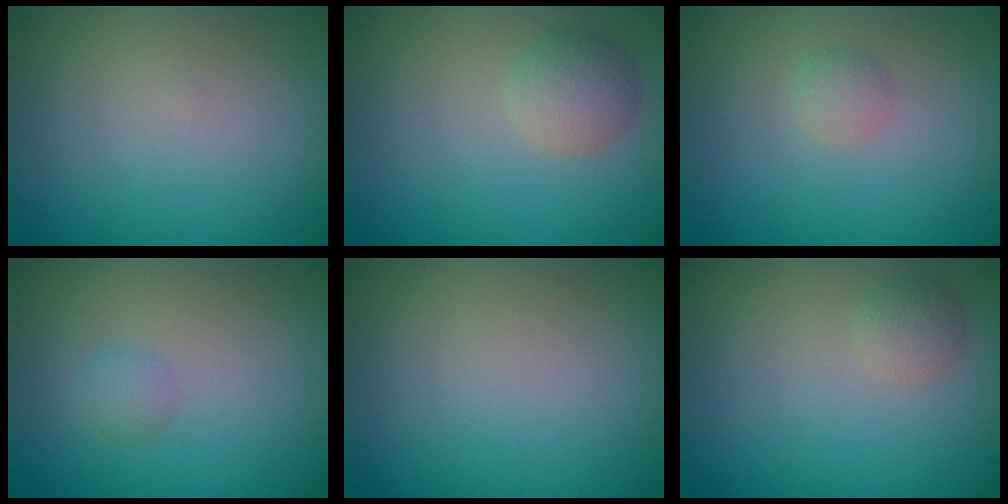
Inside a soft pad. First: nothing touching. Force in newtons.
{"total": 1.9, "press": 1.9, "slide": 0.1}
{"total": 1.1, "press": 1.1, "slide": 0.0}
{"total": 1.1, "press": 1.1, "slide": 0.0}
{"total": 0.0}
{"total": 1.3, "press": 1.3, "slide": 0.0}